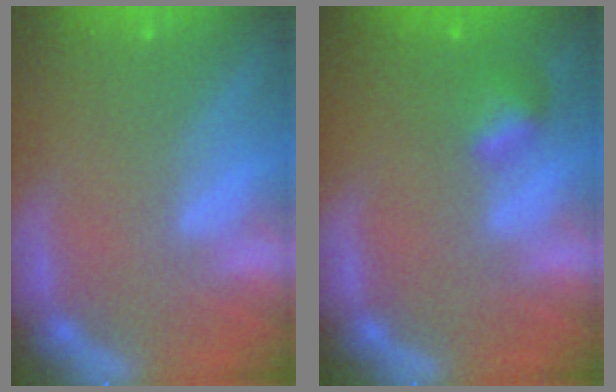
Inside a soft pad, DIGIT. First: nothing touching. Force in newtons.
{"total": 1.9}